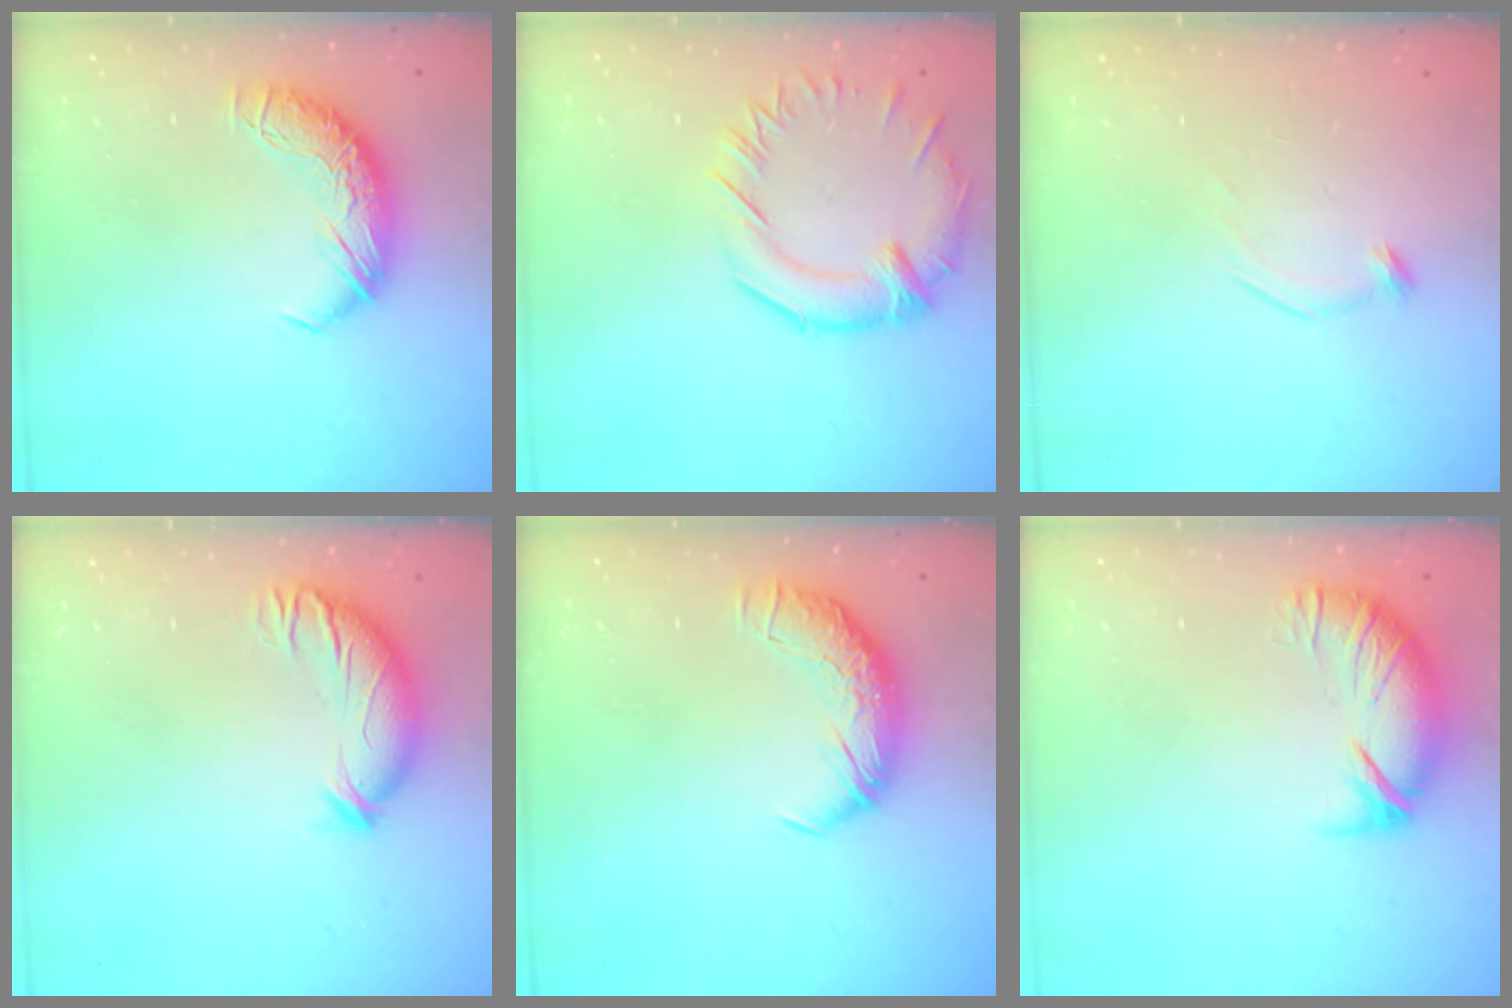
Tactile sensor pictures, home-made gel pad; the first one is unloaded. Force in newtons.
{"total": 2.1, "press": 1.6, "slide": 1.4}
{"total": 9.1, "press": 9.1, "slide": 0.6}
{"total": 3.4, "press": 3.1, "slide": 1.3}
{"total": 2.4, "press": 1.1, "slide": 2.2}
{"total": 4.5, "press": 4.0, "slide": 2.1}